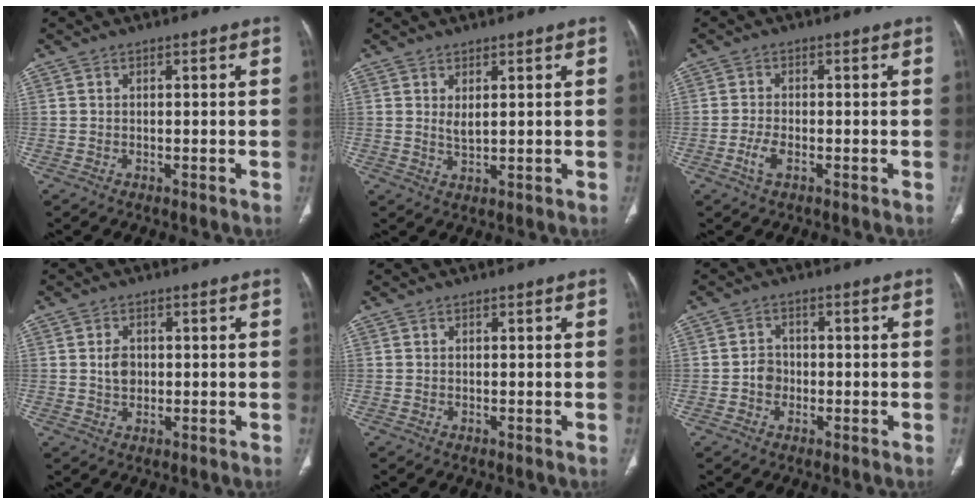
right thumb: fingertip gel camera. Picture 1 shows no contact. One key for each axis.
{"total": 2.4, "fx": 0.9, "fy": 0.8, "fz": 2.0, "tx": -0.038, "ty": -0.013, "tz": 0.022}
{"total": 3.5, "fx": -1.4, "fy": 1.7, "fz": 2.8, "tx": -0.065, "ty": 0.004, "tz": -0.025}
{"total": 3.2, "fx": 0.3, "fy": 2.4, "fz": 2.1, "tx": -0.030, "ty": 0.001, "tz": 0.005}
{"total": 0.0}
{"total": 3.1, "fx": -0.8, "fy": 2.7, "fz": 1.3, "tx": -0.006, "ty": 0.010, "tz": -0.020}